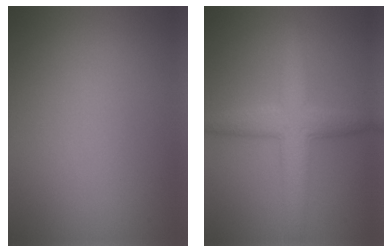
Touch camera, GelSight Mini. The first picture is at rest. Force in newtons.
{"total": 4.8, "press": 4.8, "slide": 0.1}